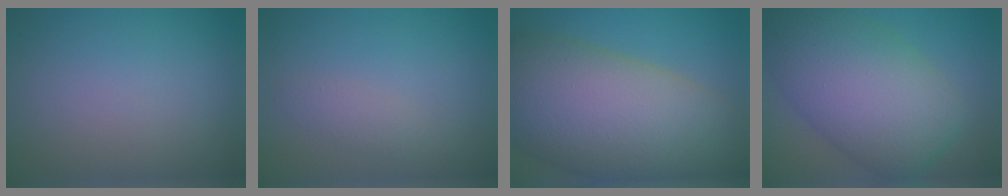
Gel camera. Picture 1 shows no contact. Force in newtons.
{"total": 1.4, "press": 1.4, "slide": 0.1}
{"total": 17.3, "press": 17.3, "slide": 1.2}
{"total": 11.5, "press": 11.5, "slide": 0.7}